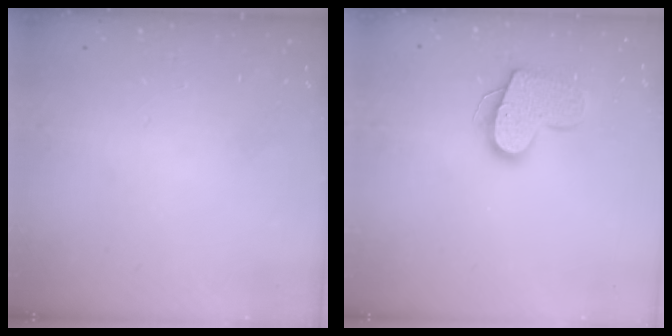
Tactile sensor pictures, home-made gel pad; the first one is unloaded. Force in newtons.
{"total": 13.5, "press": 13.5, "slide": 0.9}